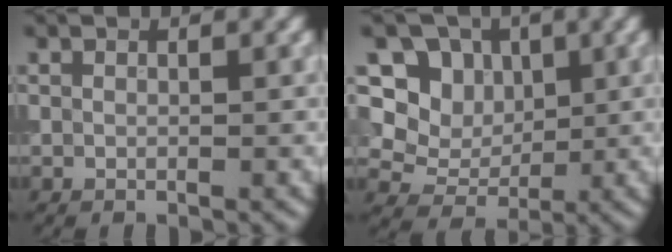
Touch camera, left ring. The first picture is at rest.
{"total": 7.7, "force": [3.2, 6.3, 3.0], "torque": [-0.058, 0.002, 0.049]}